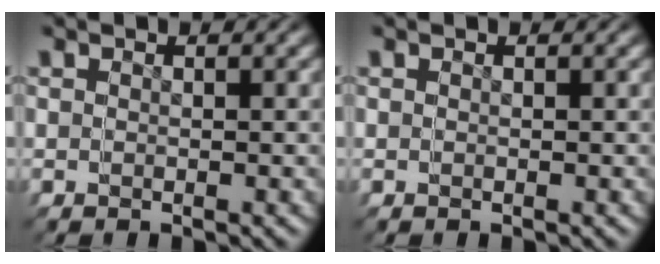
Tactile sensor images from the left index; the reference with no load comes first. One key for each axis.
{"total": 0.0}